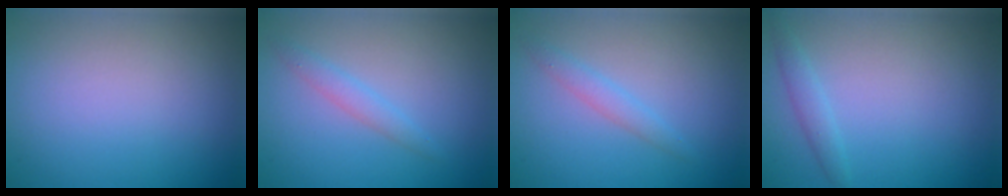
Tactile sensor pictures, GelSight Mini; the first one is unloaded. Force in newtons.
{"total": 1.4, "press": 1.4, "slide": 0.1}
{"total": 1.4, "press": 1.4, "slide": 0.1}
{"total": 1.3, "press": 1.3, "slide": 0.1}